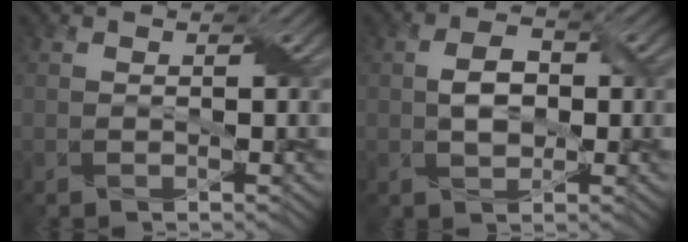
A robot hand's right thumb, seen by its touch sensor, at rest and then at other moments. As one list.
[{"total": 4.0, "force": [0.0, 2.6, 3.0], "torque": [-0.063, 0.003, -0.003]}]